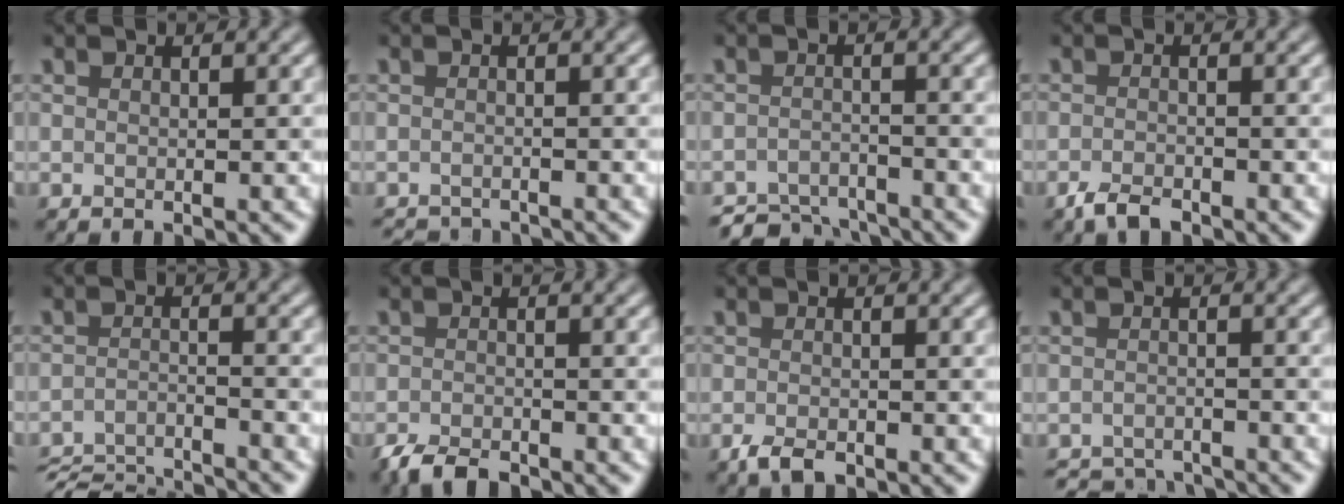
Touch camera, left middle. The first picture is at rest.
{"total": 2.9, "force": [-2.8, 0.3, 0.4], "torque": [-0.005, -0.011, -0.044]}
{"total": 4.2, "force": [-4.0, 1.0, 0.7], "torque": [-0.010, -0.007, -0.072]}
{"total": 2.0, "force": [-1.5, 0.7, 1.1], "torque": [-0.023, -0.001, -0.032]}
{"total": 8.2, "force": [-7.9, 1.1, 2.1], "torque": [-0.037, -0.015, -0.129]}
{"total": 3.0, "force": [-2.5, 1.0, 1.4], "torque": [-0.026, -0.004, -0.051]}
{"total": 1.9, "force": [-1.2, 0.8, 1.1], "torque": [-0.024, -0.004, -0.024]}
{"total": 4.0, "force": [-4.0, 0.6, 0.5], "torque": [-0.005, -0.006, -0.065]}